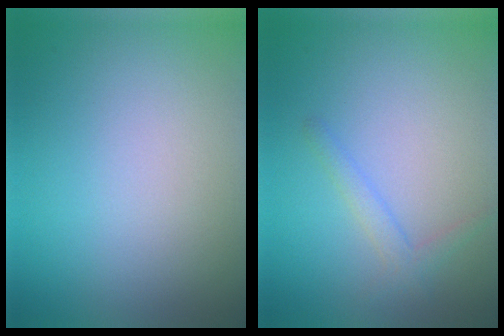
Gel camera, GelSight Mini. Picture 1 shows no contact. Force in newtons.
{"total": 1.5, "press": 1.5, "slide": 0.1}